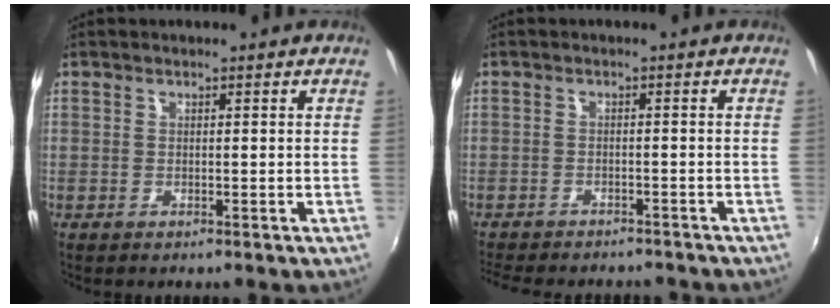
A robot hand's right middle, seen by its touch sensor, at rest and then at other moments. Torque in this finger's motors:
{"motor_torque": [0.99, -1.15, 0.13, 0.08]}